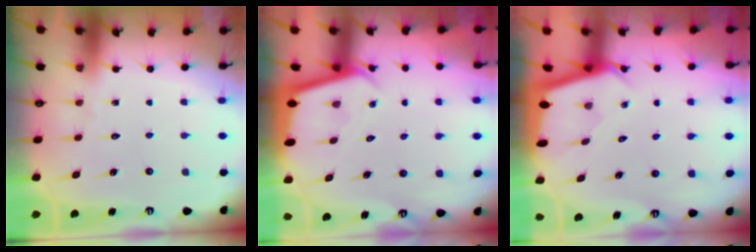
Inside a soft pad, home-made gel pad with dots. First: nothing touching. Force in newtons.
{"total": 2.3, "press": 2.3, "slide": 0.1}
{"total": 2.3, "press": 2.3, "slide": 0.1}